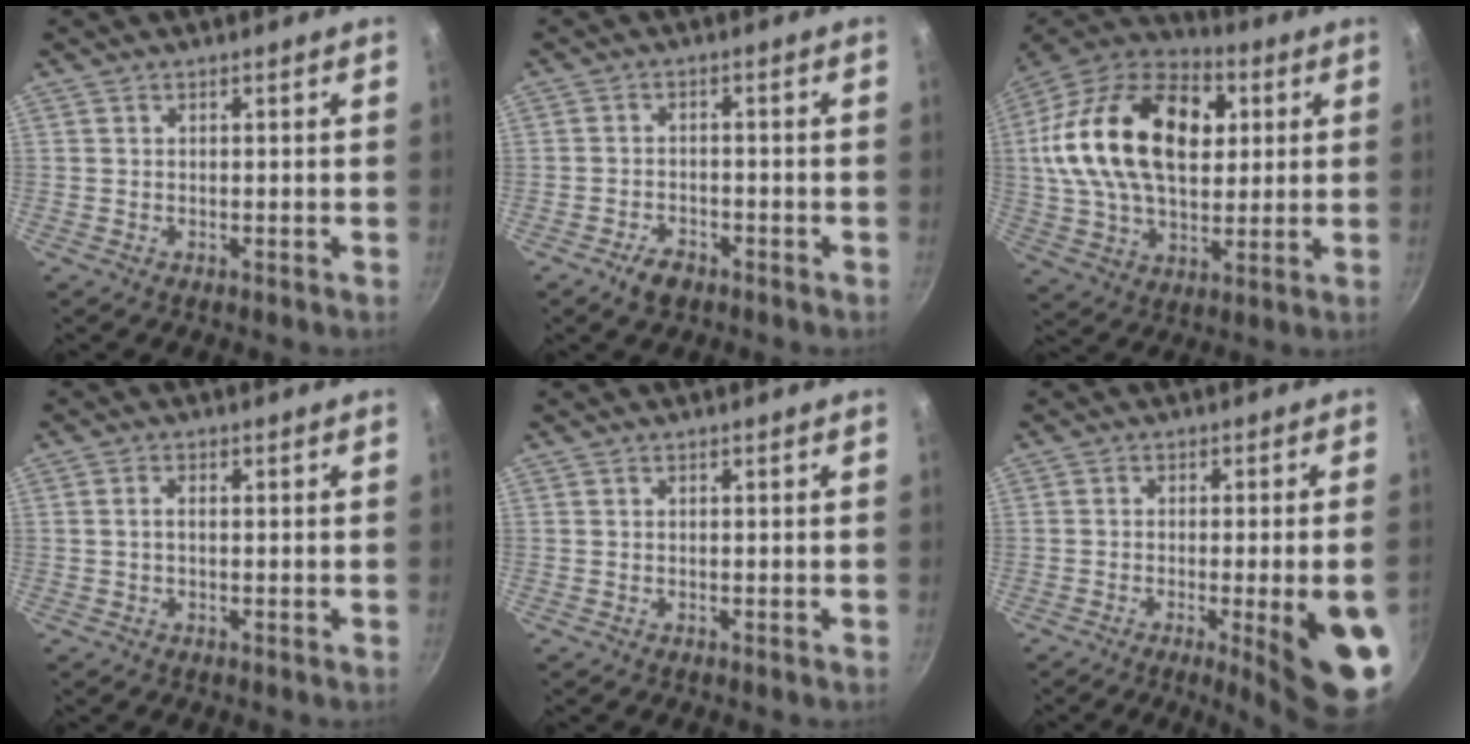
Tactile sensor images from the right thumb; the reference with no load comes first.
{"total": 4.2, "force": [-2.8, 2.3, 2.1], "torque": [-0.034, 0.021, -0.044]}
{"total": 27.9, "force": [5.4, 17.5, 21.1], "torque": [-0.363, 0.016, 0.081]}
{"total": 1.5, "force": [0.0, 0.8, 1.3], "torque": [-0.030, 0.006, -0.001]}
{"total": 0.0}
{"total": 13.8, "force": [-4.3, 2.0, 12.9], "torque": [-0.150, 0.007, -0.051]}